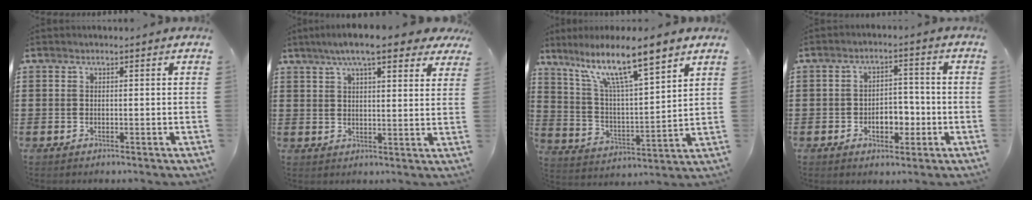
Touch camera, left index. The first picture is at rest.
{"total": 8.3, "force": [6.6, 1.4, 4.9], "torque": [-0.104, -0.008, 0.119]}
{"total": 11.5, "force": [8.2, 1.7, 7.9], "torque": [-0.168, -0.040, 0.135]}
{"total": 5.1, "force": [-1.6, 3.2, 3.6], "torque": [-0.060, 0.006, -0.033]}